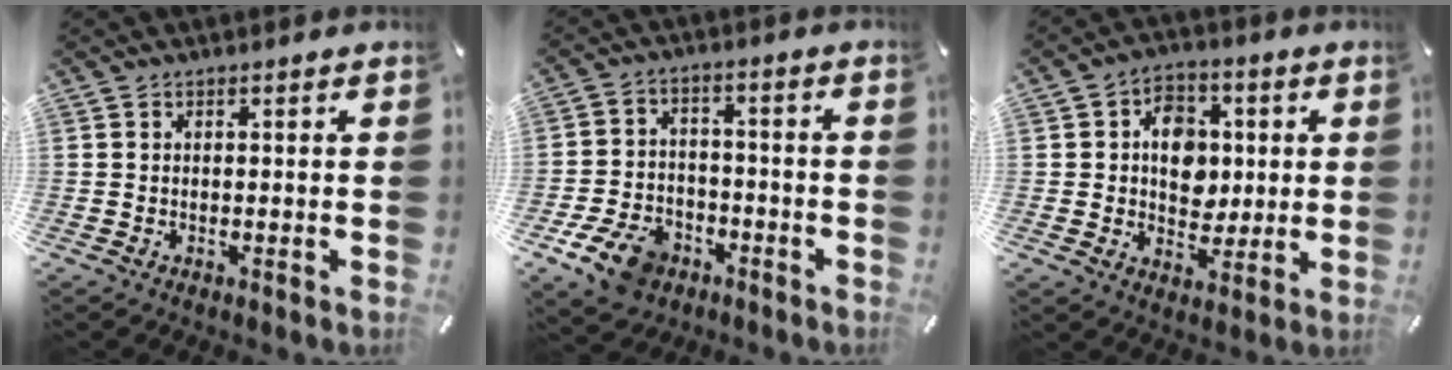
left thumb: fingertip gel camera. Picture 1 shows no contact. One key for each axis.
{"total": 10.2, "fx": -5.9, "fy": 6.7, "fz": 4.9, "tx": -0.105, "ty": 0.036, "tz": -0.106}
{"total": 9.8, "fx": 1.0, "fy": 8.0, "fz": 5.6, "tx": -0.073, "ty": 0.007, "tz": 0.017}